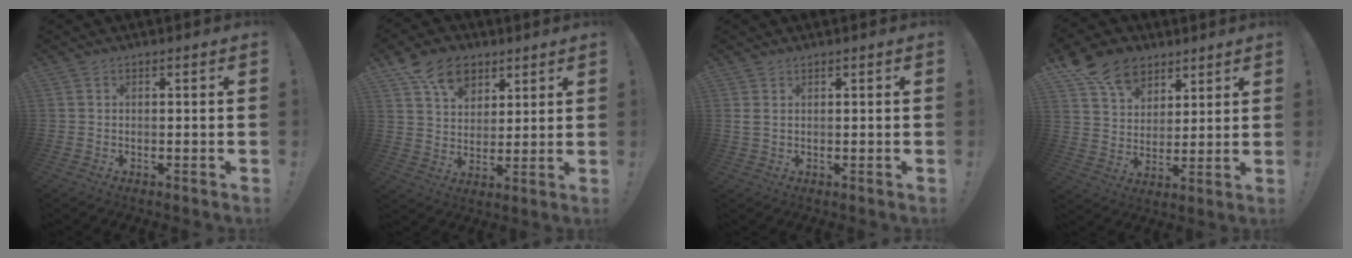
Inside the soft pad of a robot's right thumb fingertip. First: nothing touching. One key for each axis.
{"total": 12.4, "fx": 6.8, "fy": 8.8, "fz": 5.5, "tx": -0.079, "ty": -0.035, "tz": 0.132}
{"total": 1.7, "fx": 1.0, "fy": 0.6, "fz": 1.1, "tx": -0.016, "ty": -0.003, "tz": 0.019}
{"total": 13.6, "fx": 8.3, "fy": 9.6, "fz": 5.0, "tx": -0.068, "ty": -0.054, "tz": 0.161}